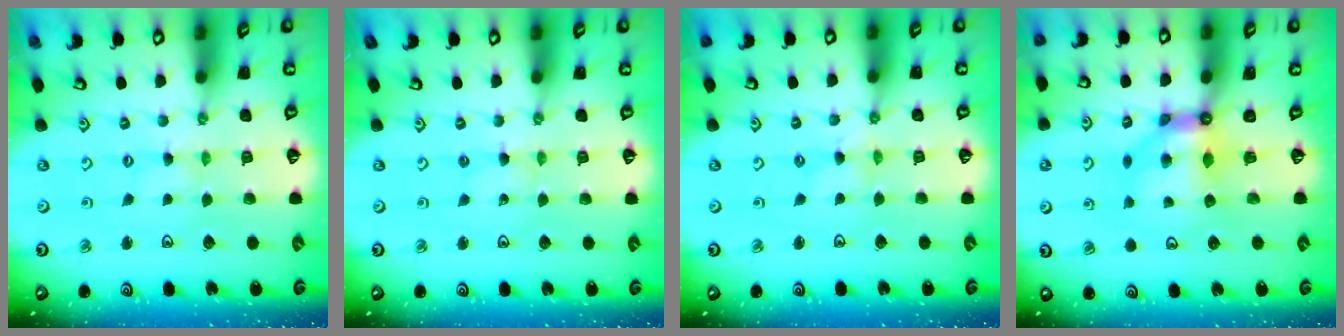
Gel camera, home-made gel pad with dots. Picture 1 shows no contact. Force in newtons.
{"total": 2.1, "press": 2.0, "slide": 0.3}
{"total": 0.6, "press": 0.6, "slide": 0.2}
{"total": 6.8, "press": 6.8, "slide": 0.6}